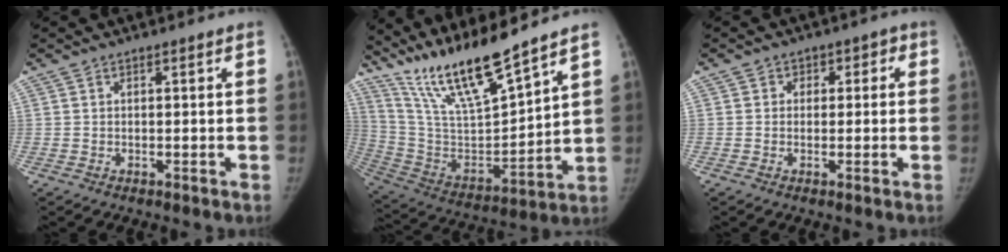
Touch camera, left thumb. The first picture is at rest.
{"total": 17.9, "force": [14.8, 1.7, 9.9], "torque": [-0.163, -0.081, 0.292]}
{"total": 3.2, "force": [0.4, 2.9, 1.2], "torque": [0.017, 0.008, -0.005]}